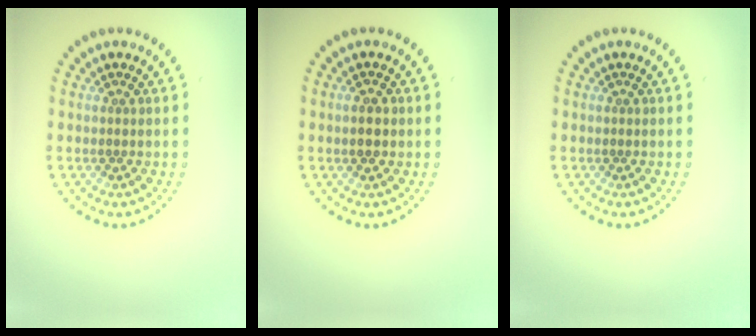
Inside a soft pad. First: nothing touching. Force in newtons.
{"total": 2.1, "press": 2.1, "slide": 0.1}
{"total": 0.0}